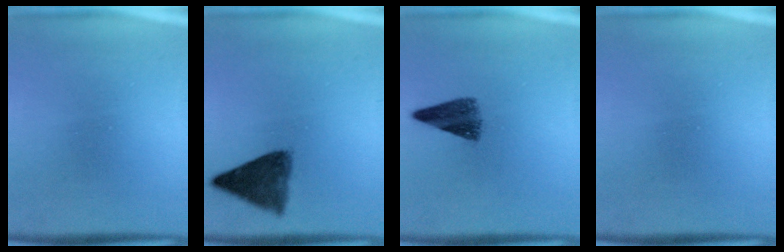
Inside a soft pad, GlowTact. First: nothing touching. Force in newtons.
{"total": 7.7}
{"total": 5.4}
{"total": 0.0}